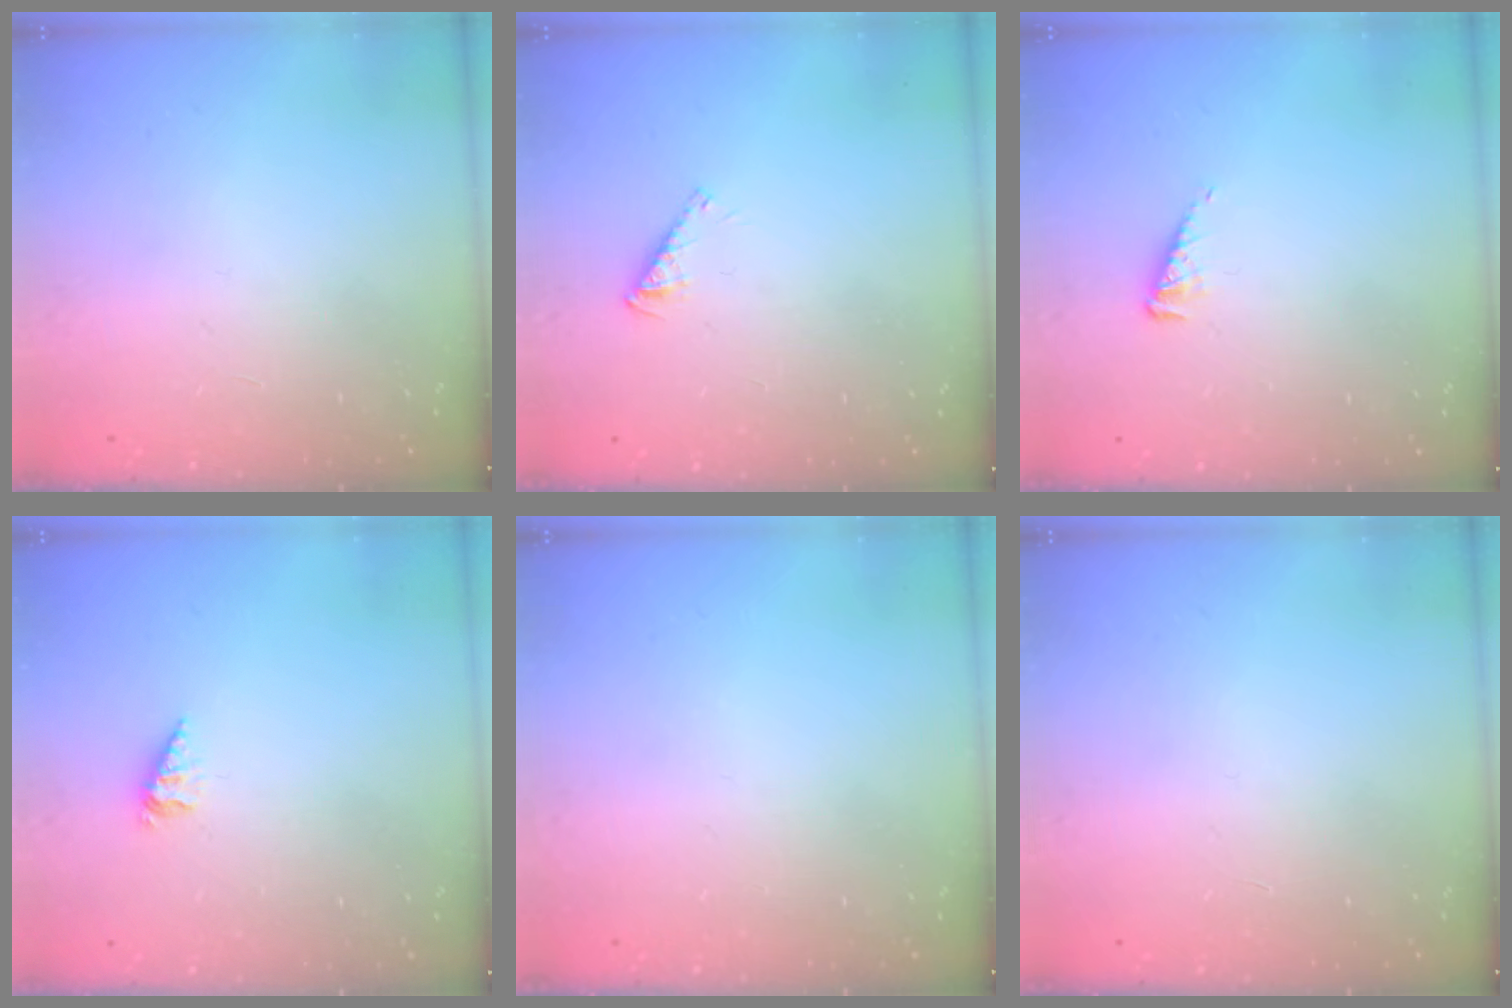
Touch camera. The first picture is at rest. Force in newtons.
{"total": 2.5, "press": 2.5, "slide": 0.0}
{"total": 4.4, "press": 4.4, "slide": 0.6}
{"total": 2.1, "press": 2.1, "slide": 0.3}
{"total": 0.0}
{"total": 0.0}